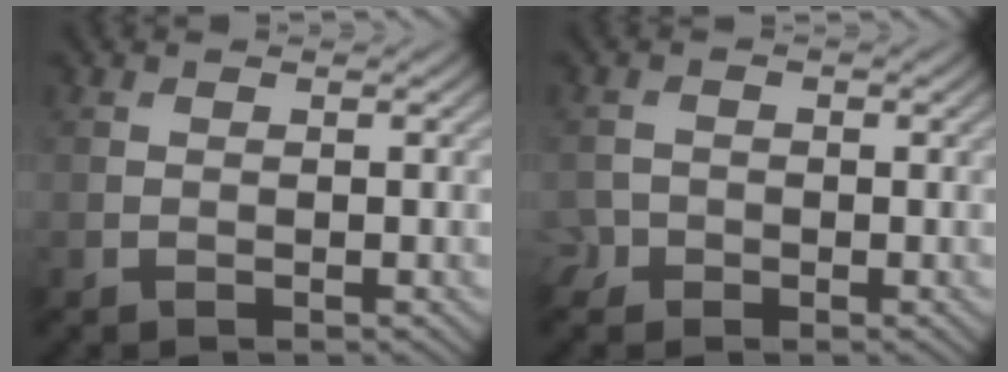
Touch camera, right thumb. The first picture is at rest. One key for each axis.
{"total": 1.9, "fx": -1.0, "fy": 1.5, "fz": 0.5, "tx": -0.009, "ty": -0.003, "tz": -0.026}